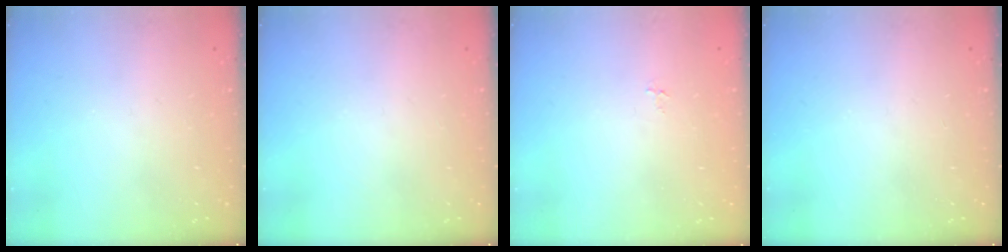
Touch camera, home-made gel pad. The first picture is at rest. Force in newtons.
{"total": 0.0}
{"total": 2.7, "press": 2.7, "slide": 0.3}
{"total": 0.0}